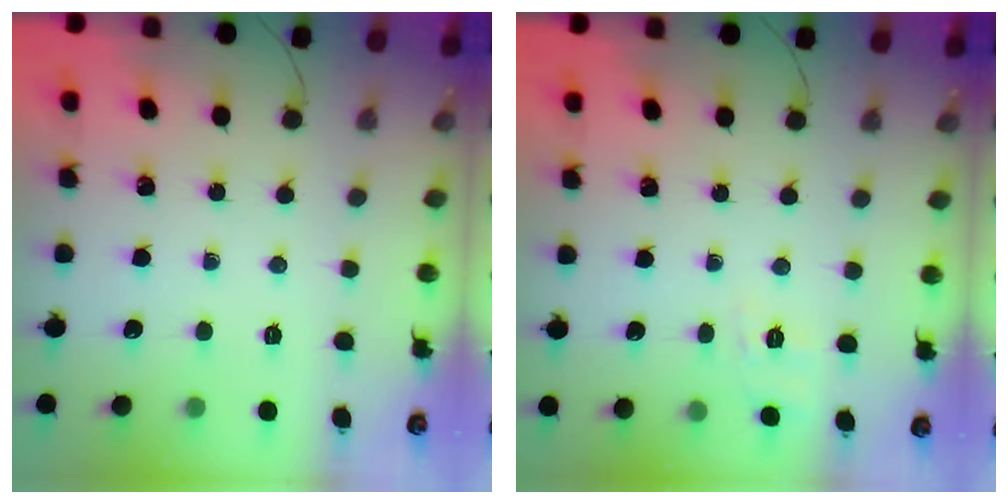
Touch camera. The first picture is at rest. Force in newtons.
{"total": 1.9, "press": 0.6, "slide": 1.8}